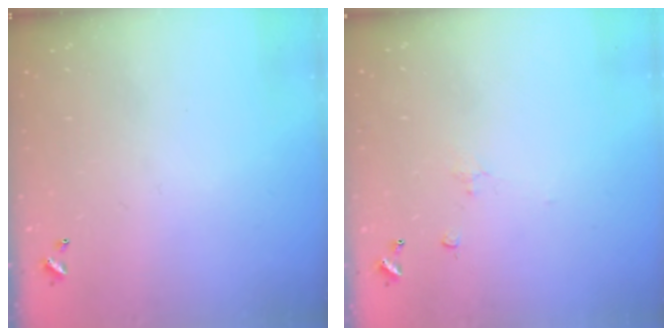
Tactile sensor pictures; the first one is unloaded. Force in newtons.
{"total": 1.1, "press": 0.9, "slide": 0.5}